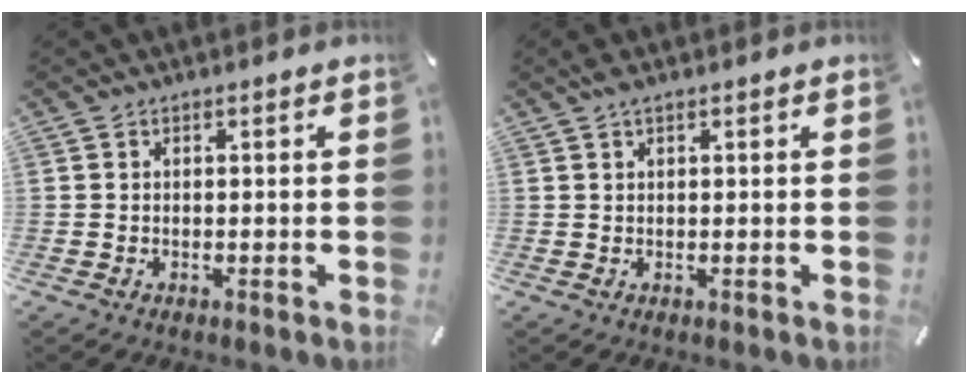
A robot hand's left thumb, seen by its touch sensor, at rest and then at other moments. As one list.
[{"total": 1.4, "force": [0.8, 0.5, 1.1], "torque": [-0.024, 0.002, 0.013]}]